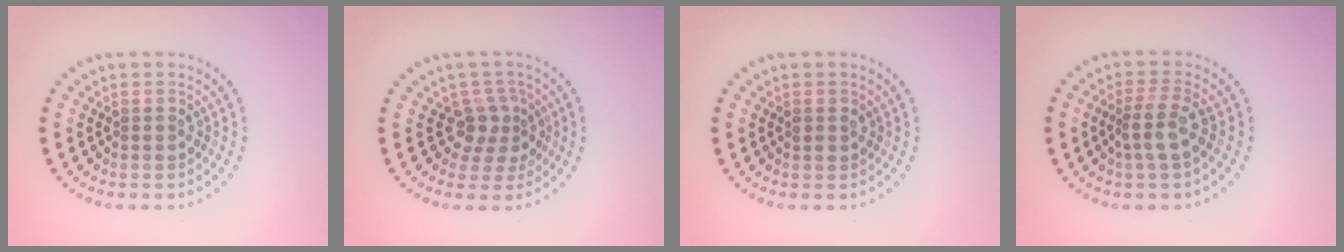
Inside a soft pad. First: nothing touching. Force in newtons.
{"total": 2.7, "press": 2.0, "slide": 1.8}
{"total": 0.9, "press": 0.9, "slide": 0.2}
{"total": 2.6, "press": 2.2, "slide": 1.4}